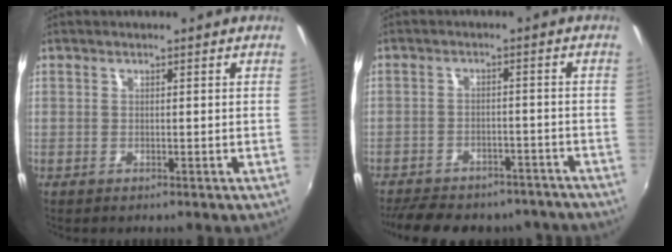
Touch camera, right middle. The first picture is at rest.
{"total": 18.0, "force": [-15.1, 6.9, 6.9], "torque": [-0.155, 0.002, -0.191]}